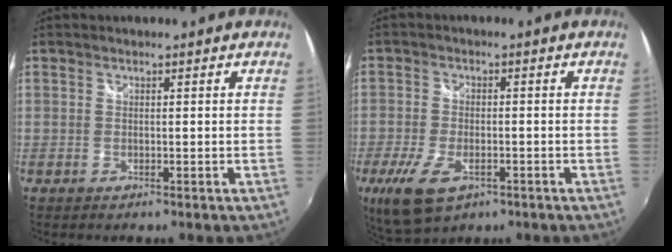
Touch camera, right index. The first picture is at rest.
{"total": 10.7, "force": [-5.4, 5.5, 7.4], "torque": [-0.175, -0.033, -0.095]}